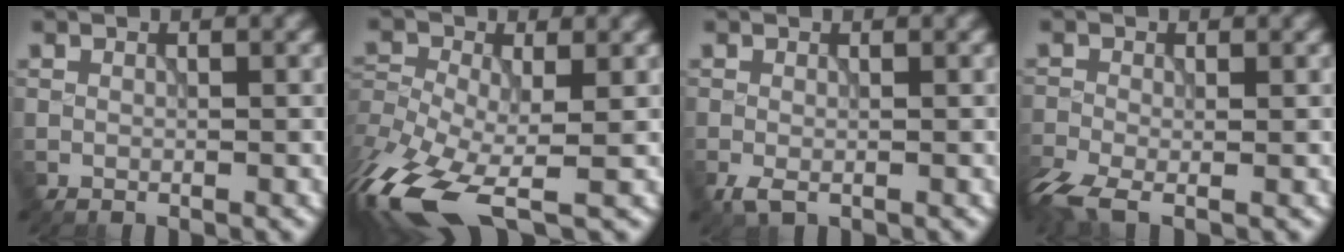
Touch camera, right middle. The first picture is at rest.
{"total": 11.3, "force": [-5.9, 4.8, 8.4], "torque": [-0.202, -0.025, -0.114]}
{"total": 1.4, "force": [-0.6, 0.6, 1.1], "torque": [-0.027, -0.007, -0.015]}
{"total": 5.4, "force": [-3.1, 2.0, 3.9], "torque": [-0.089, -0.017, -0.067]}